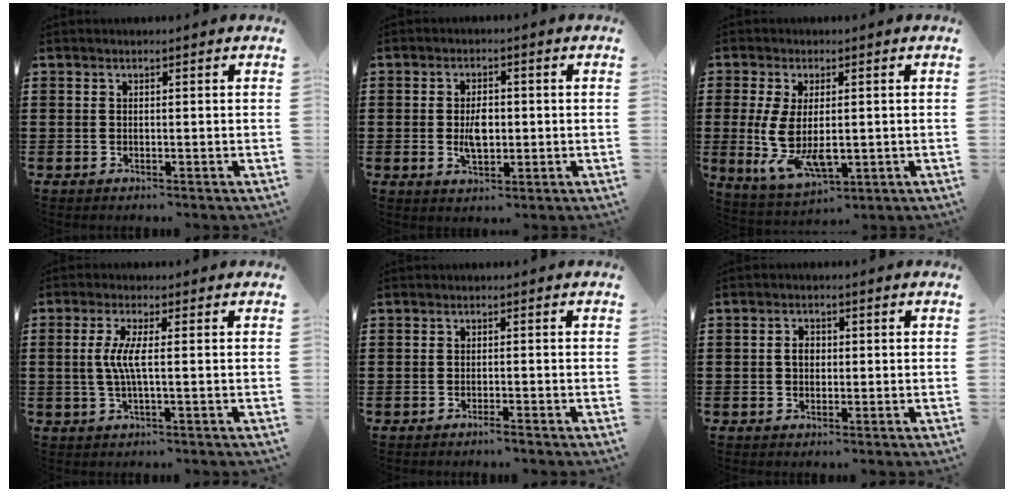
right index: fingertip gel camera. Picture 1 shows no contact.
{"total": 4.2, "force": [-0.2, 2.3, 3.5], "torque": [-0.059, 0.004, -0.006]}
{"total": 8.6, "force": [-0.3, 4.1, 7.6], "torque": [-0.177, -0.010, -0.006]}
{"total": 4.2, "force": [-0.1, 0.2, 4.2], "torque": [-0.093, -0.009, -0.009]}
{"total": 1.1, "force": [-0.9, -0.1, 0.6], "torque": [-0.010, -0.005, -0.016]}
{"total": 2.1, "force": [0.0, 1.5, 1.6], "torque": [-0.032, 0.006, -0.001]}